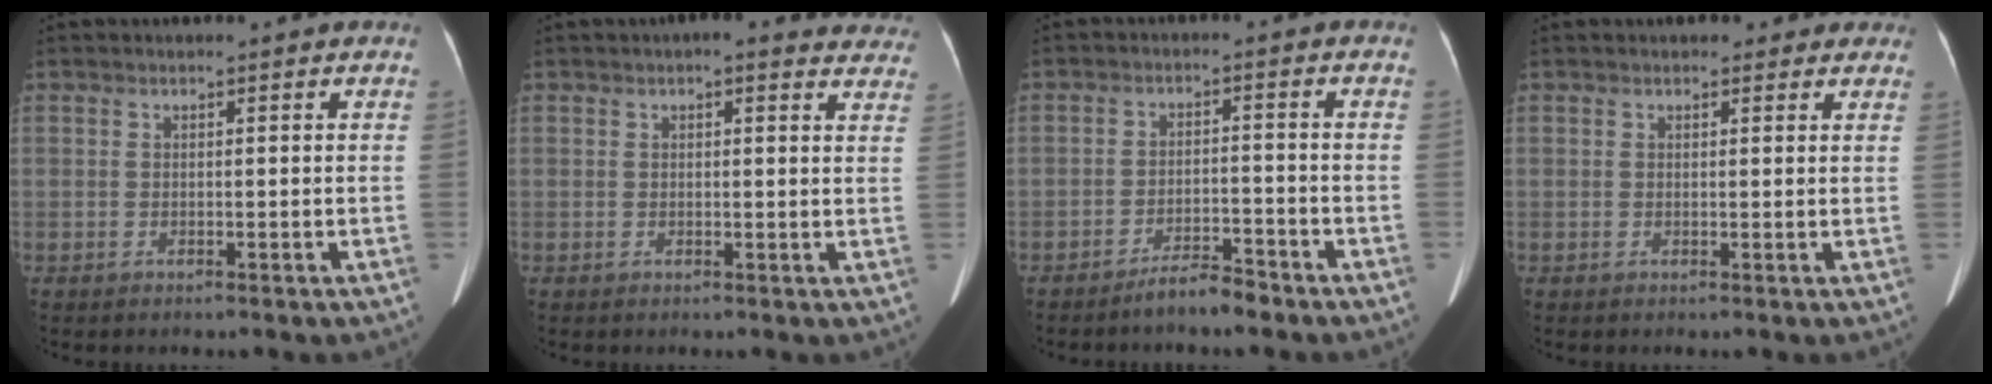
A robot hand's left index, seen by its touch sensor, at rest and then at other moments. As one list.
[{"total": 9.7, "force": [8.2, 2.8, 4.2], "torque": [-0.023, 0.009, 0.067]}, {"total": 4.1, "force": [-3.7, 0.6, 1.7], "torque": [-0.034, -0.004, -0.068]}, {"total": 4.4, "force": [3.6, 2.0, 1.5], "torque": [0.002, 0.013, 0.032]}]